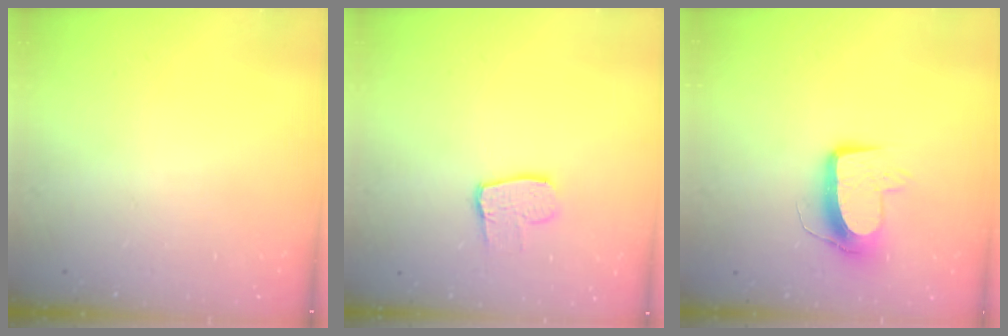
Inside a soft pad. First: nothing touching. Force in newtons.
{"total": 8.3, "press": 8.3, "slide": 0.7}
{"total": 11.0, "press": 10.9, "slide": 0.7}